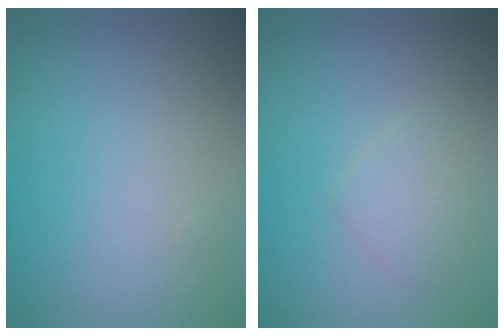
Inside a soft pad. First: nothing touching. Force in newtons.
{"total": 1.8, "press": 1.8, "slide": 0.1}